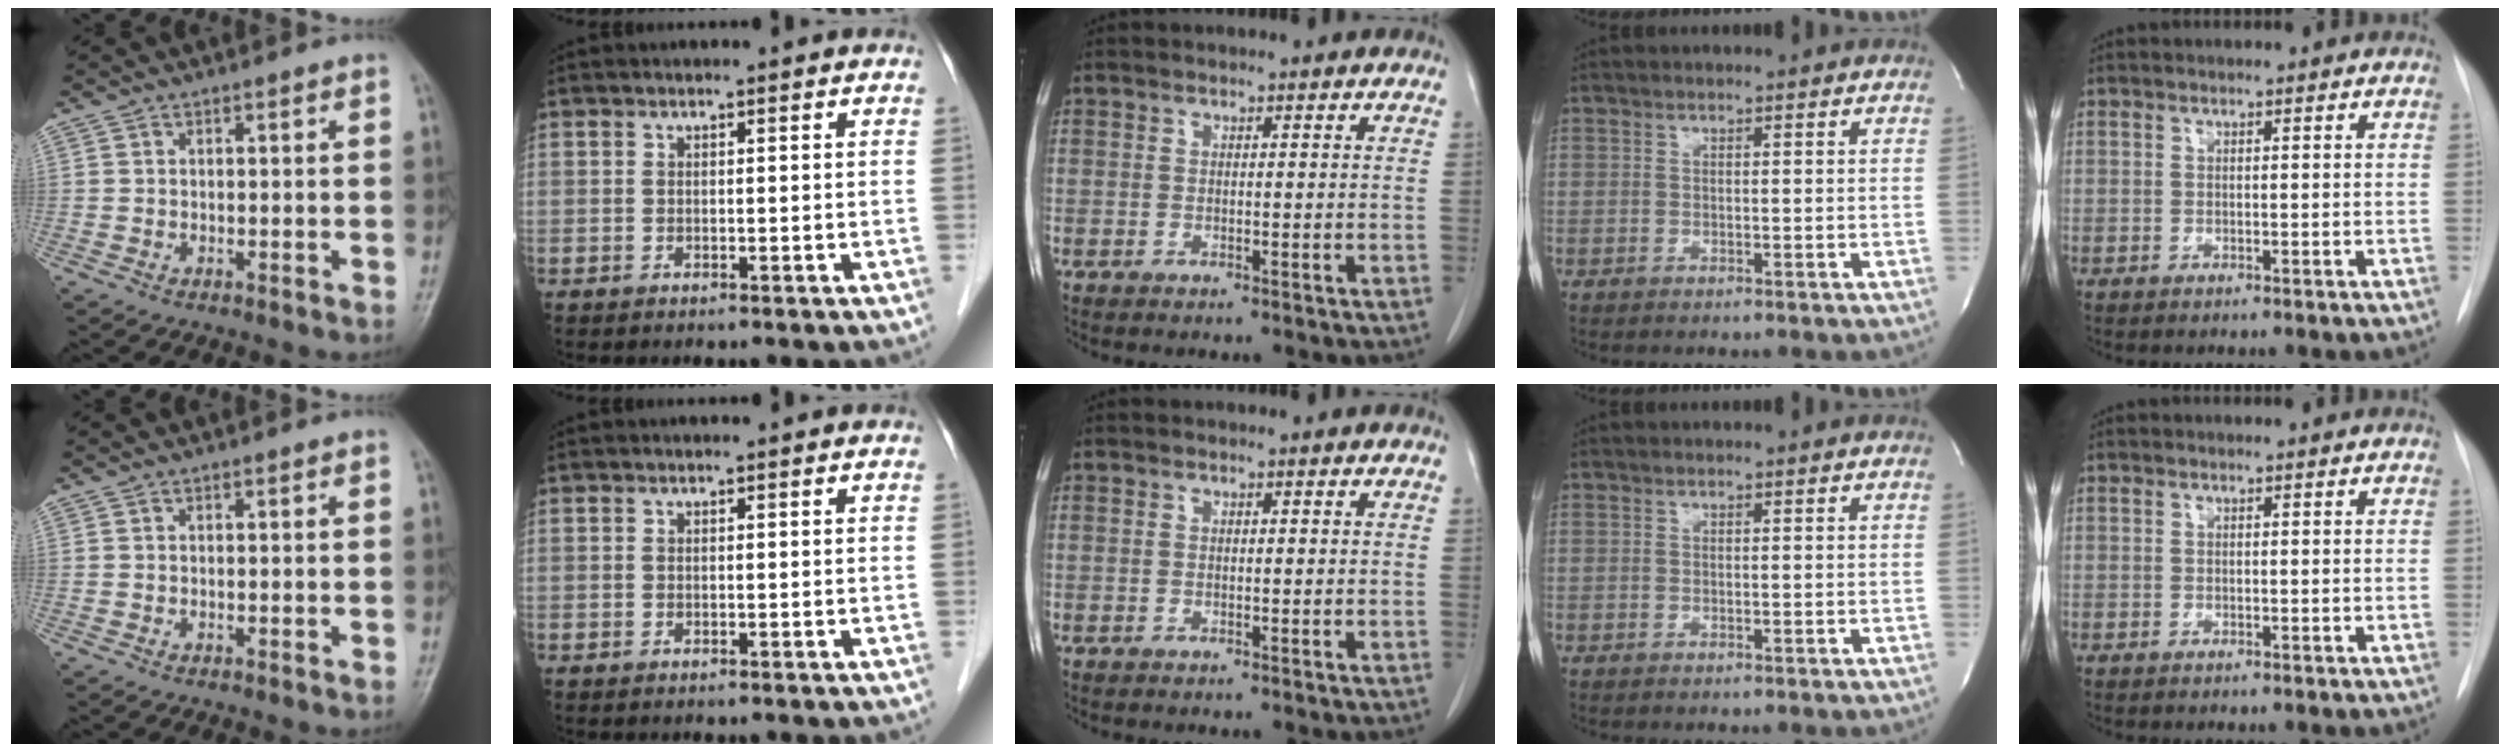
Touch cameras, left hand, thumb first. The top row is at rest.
{}